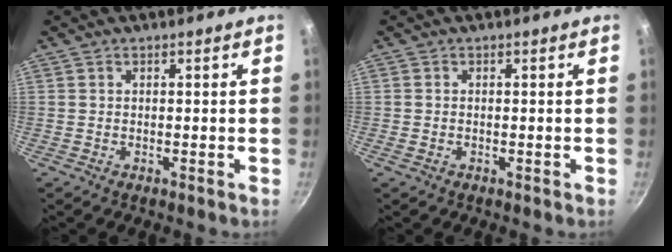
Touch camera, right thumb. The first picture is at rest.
{"total": 0.6, "force": [-0.3, 0.4, 0.4], "torque": [-0.006, 0.000, -0.005]}